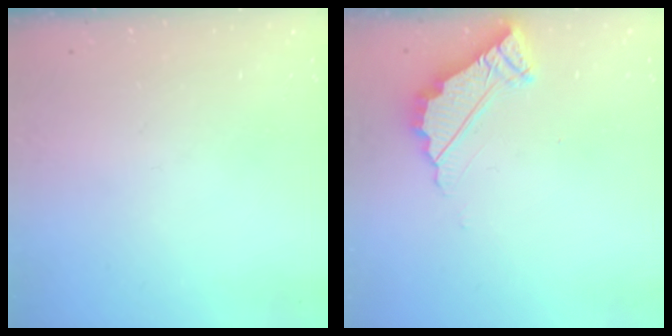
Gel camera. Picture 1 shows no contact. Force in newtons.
{"total": 5.0, "press": 4.9, "slide": 0.2}